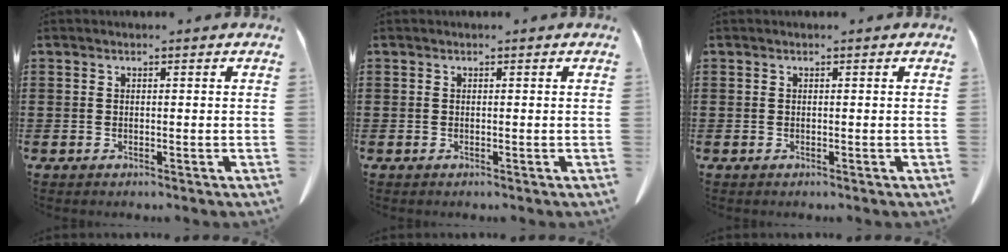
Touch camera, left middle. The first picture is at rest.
{"total": 0.0}
{"total": 0.0}